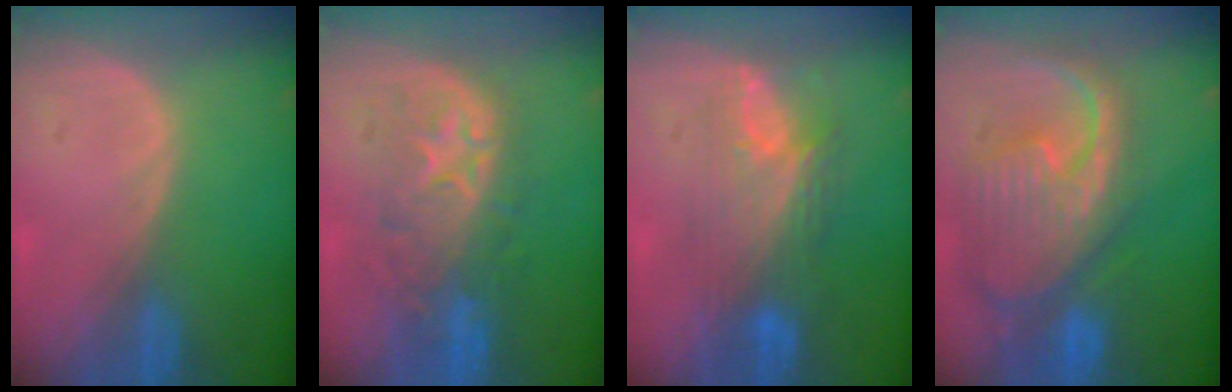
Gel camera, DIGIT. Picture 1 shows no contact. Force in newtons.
{"total": 9.0, "press": 8.7, "slide": 2.3}
{"total": 7.5, "press": 7.4, "slide": 1.4}
{"total": 12.4, "press": 10.6, "slide": 6.5}